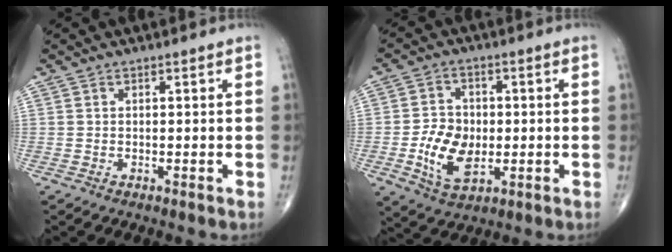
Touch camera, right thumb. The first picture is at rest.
{"total": 9.7, "force": [-1.7, 6.5, 7.0], "torque": [-0.107, 0.001, -0.028]}